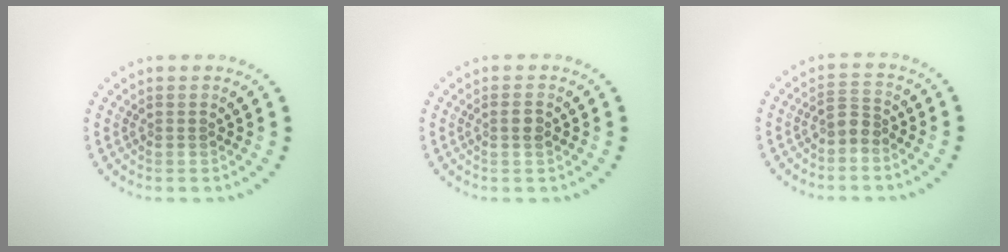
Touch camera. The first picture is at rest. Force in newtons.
{"total": 1.1, "press": 1.0, "slide": 0.3}
{"total": 1.8, "press": 1.5, "slide": 1.1}